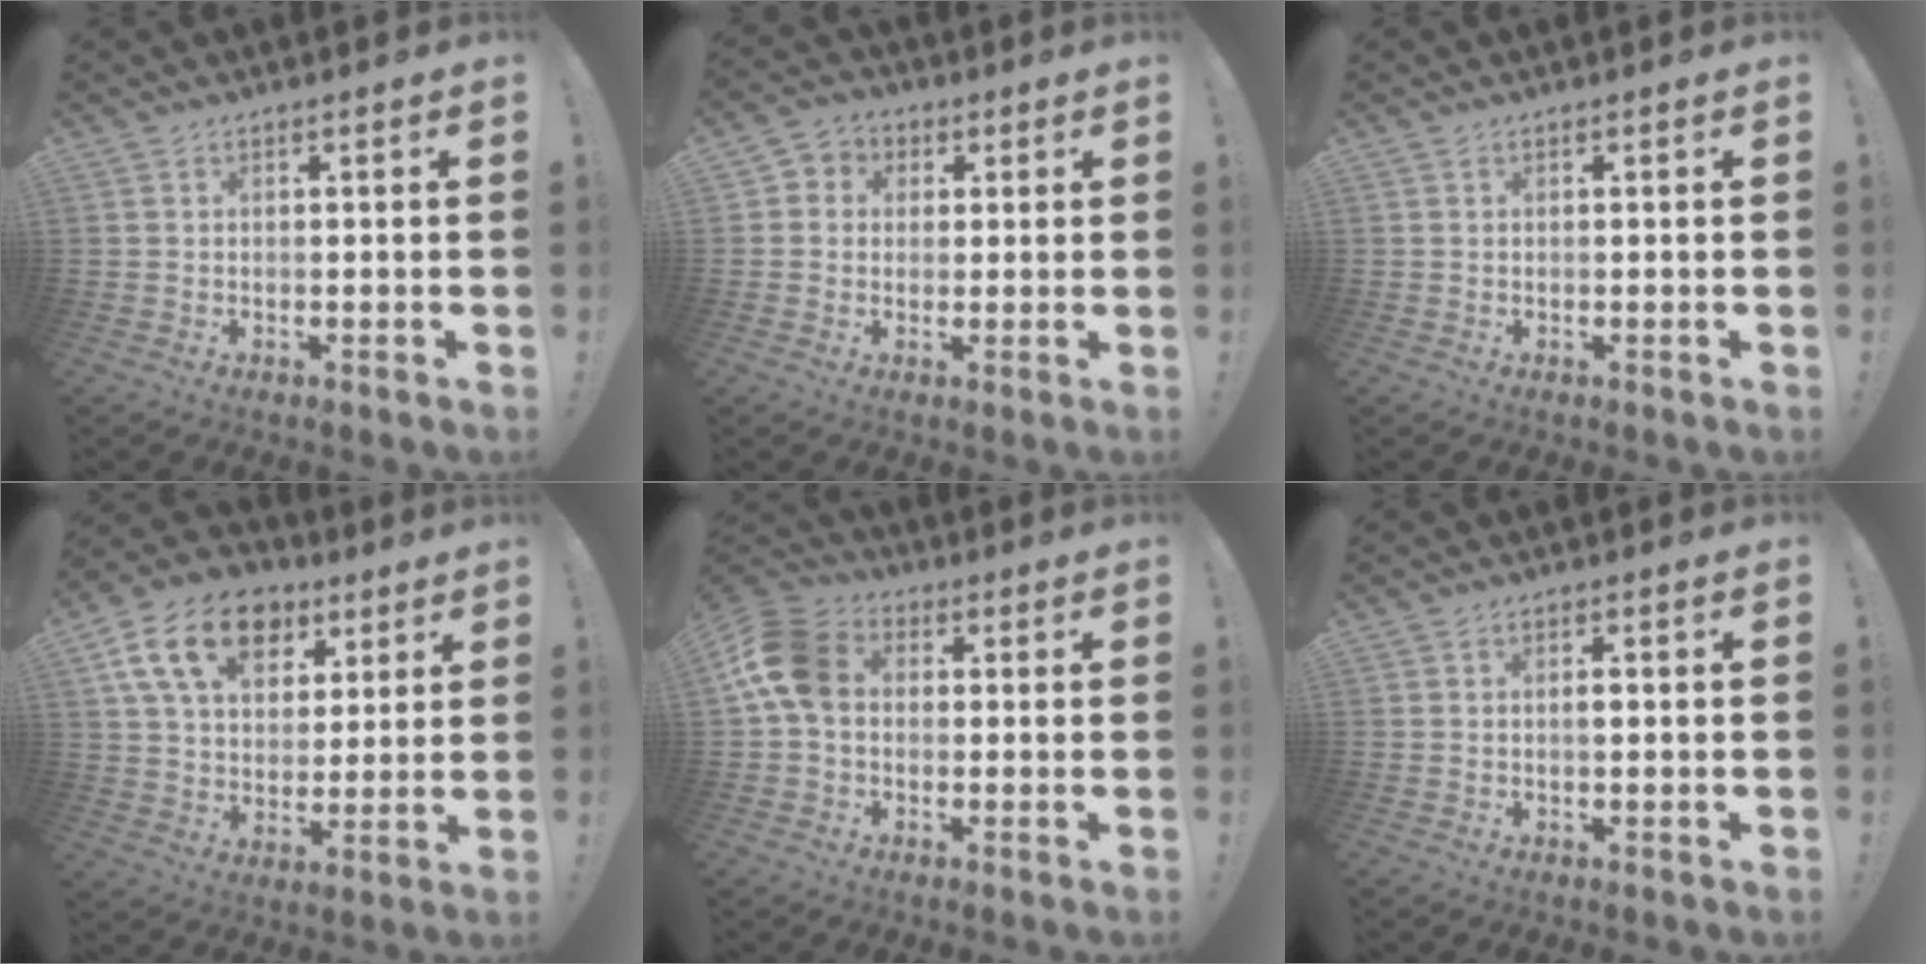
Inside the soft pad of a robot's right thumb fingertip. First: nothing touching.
{"total": 4.9, "force": [-0.2, 4.7, 1.4], "torque": [-0.010, 0.007, -0.002]}
{"total": 0.0}
{"total": 17.8, "force": [8.4, 11.8, 10.3], "torque": [-0.170, -0.029, 0.157]}
{"total": 12.2, "force": [1.0, 8.9, 8.3], "torque": [-0.160, 0.019, 0.024]}
{"total": 1.1, "force": [-0.3, 0.3, 1.0], "torque": [-0.019, 0.004, -0.007]}